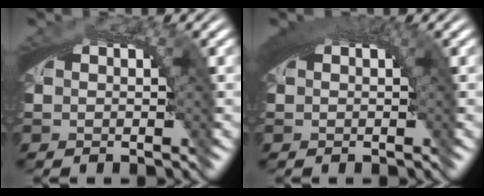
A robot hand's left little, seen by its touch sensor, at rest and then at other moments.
{"total": 2.6, "force": [1.0, 0.6, 2.3], "torque": [-0.030, 0.008, 0.016]}